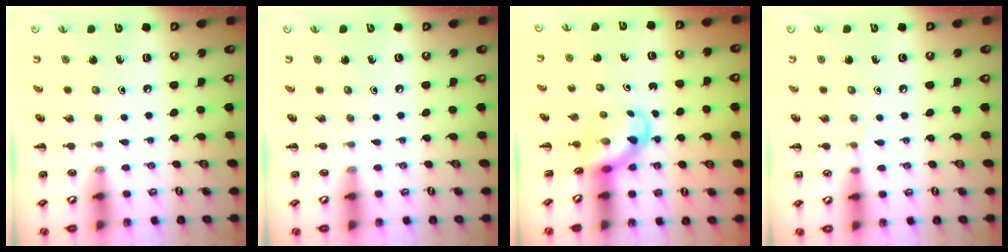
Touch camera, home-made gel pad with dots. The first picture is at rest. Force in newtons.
{"total": 0.0}
{"total": 3.7, "press": 3.5, "slide": 1.1}
{"total": 3.1, "press": 2.9, "slide": 1.1}